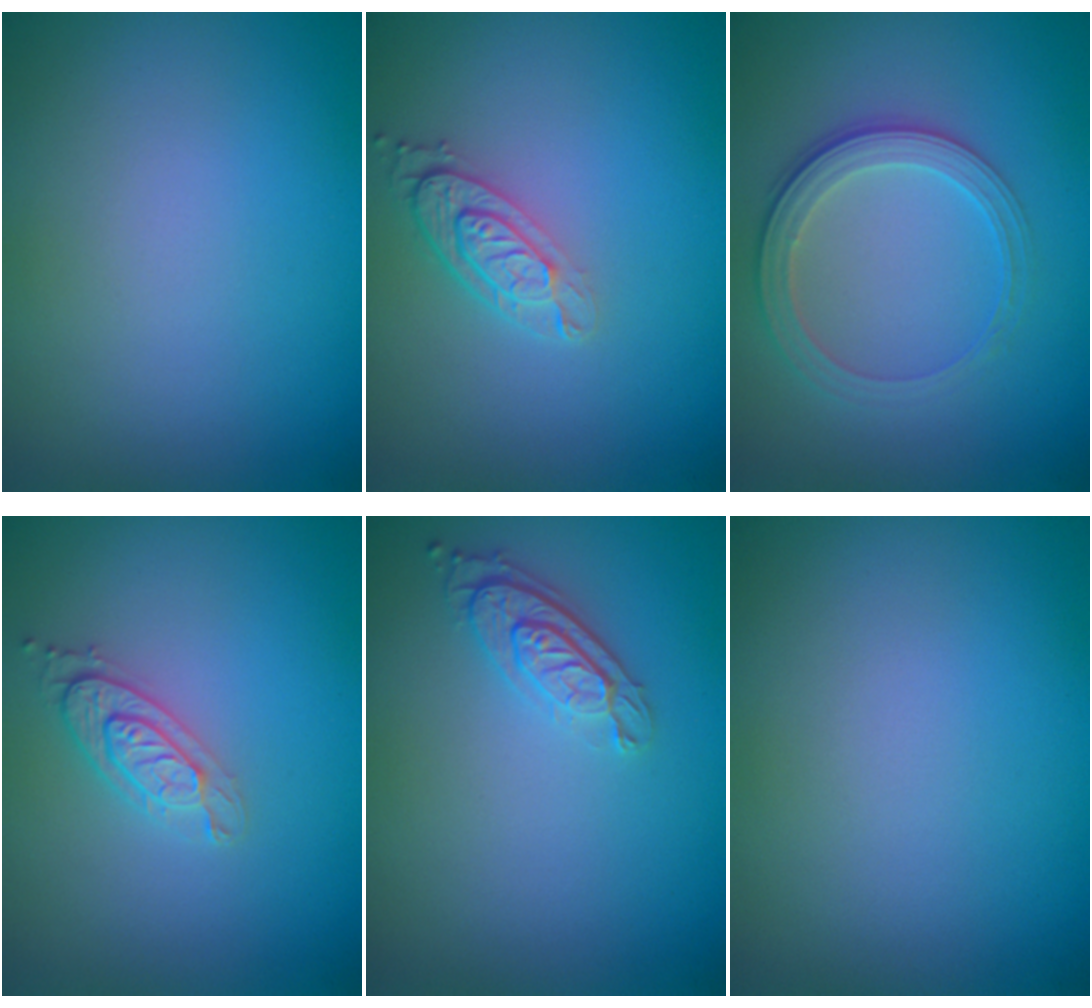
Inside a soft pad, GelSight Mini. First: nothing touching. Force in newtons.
{"total": 2.9, "press": 2.2, "slide": 1.9}
{"total": 2.8, "press": 2.7, "slide": 0.9}
{"total": 2.1, "press": 2.1, "slide": 0.4}
{"total": 2.4, "press": 1.9, "slide": 1.4}
{"total": 0.0}